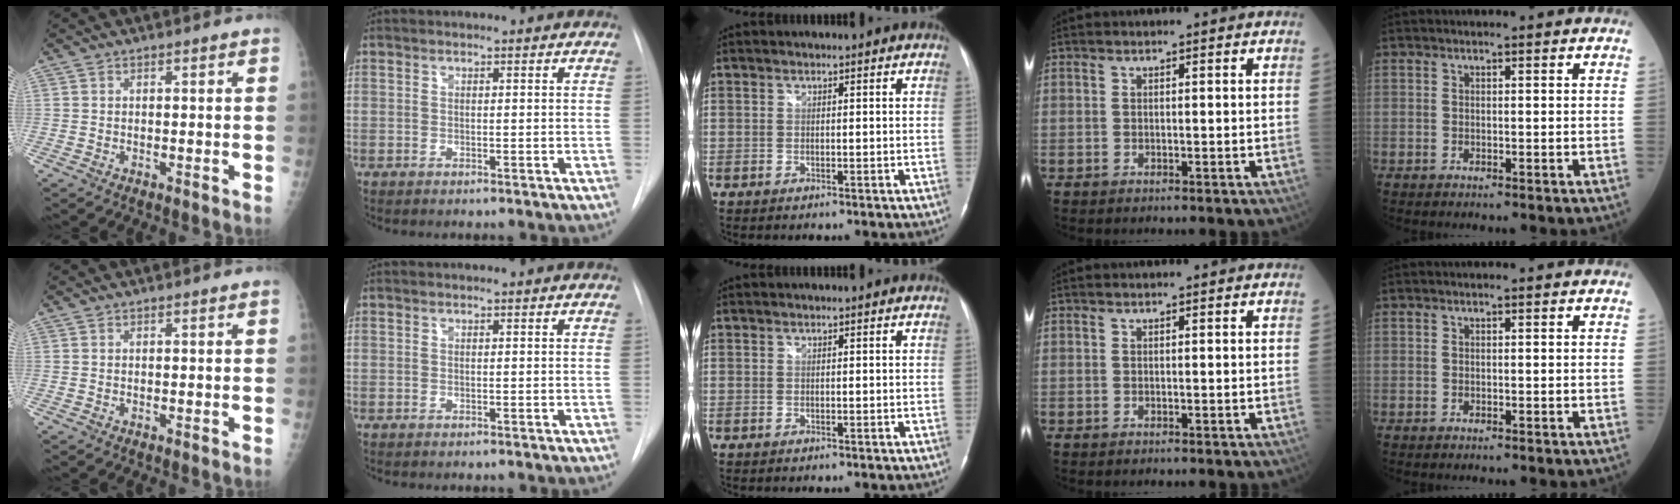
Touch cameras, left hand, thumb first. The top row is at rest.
{}